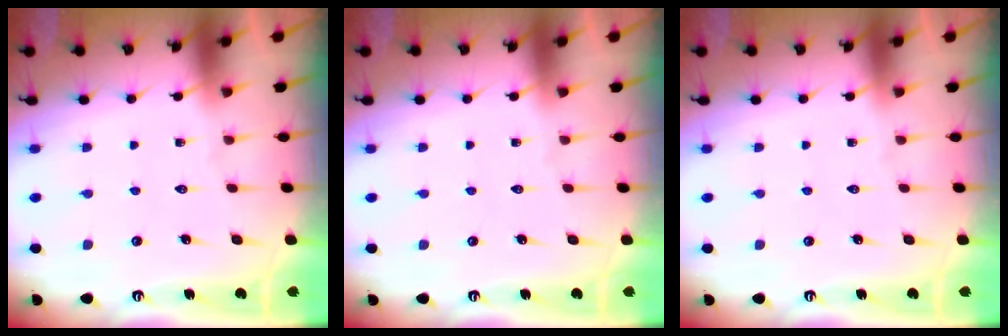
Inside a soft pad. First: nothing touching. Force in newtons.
{"total": 0.0}
{"total": 0.0}